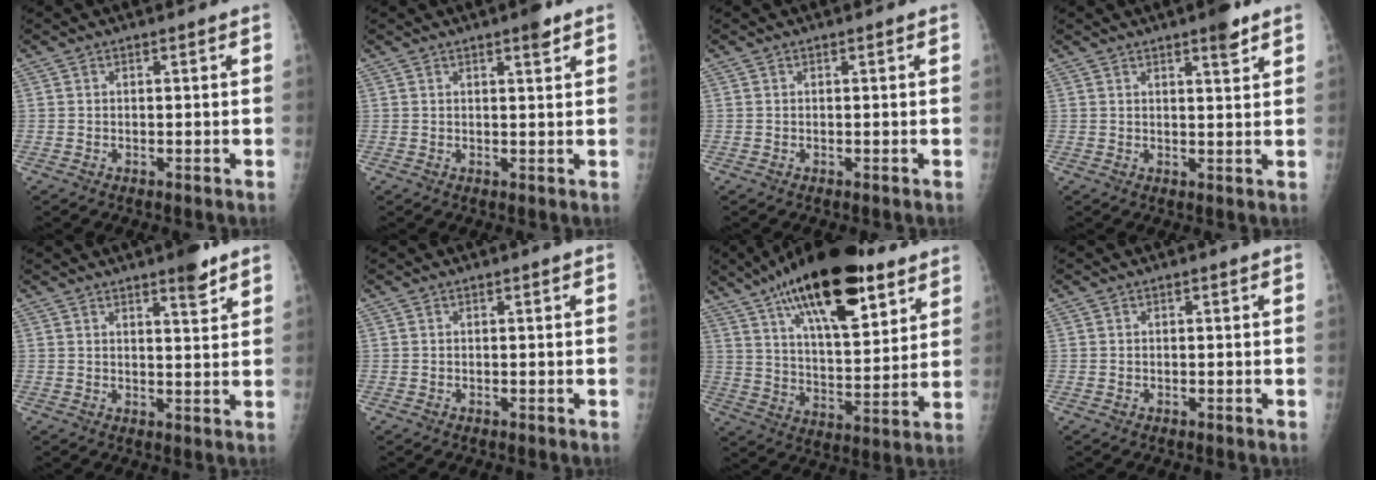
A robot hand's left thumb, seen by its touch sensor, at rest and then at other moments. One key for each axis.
{"total": 2.7, "fx": 1.8, "fy": 0.6, "fz": 1.9, "tx": -0.023, "ty": -0.008, "tz": 0.023}
{"total": 0.0}
{"total": 4.0, "fx": 2.7, "fy": 0.8, "fz": 2.8, "tx": -0.035, "ty": -0.015, "tz": 0.036}
{"total": 4.9, "fx": 3.4, "fy": 1.1, "fz": 3.3, "tx": -0.038, "ty": -0.022, "tz": 0.046}
{"total": 0.0}
{"total": 25.5, "fx": 14.5, "fy": 10.0, "fz": 18.4, "tx": -0.278, "ty": -0.034, "tz": 0.236}
{"total": 0.0}